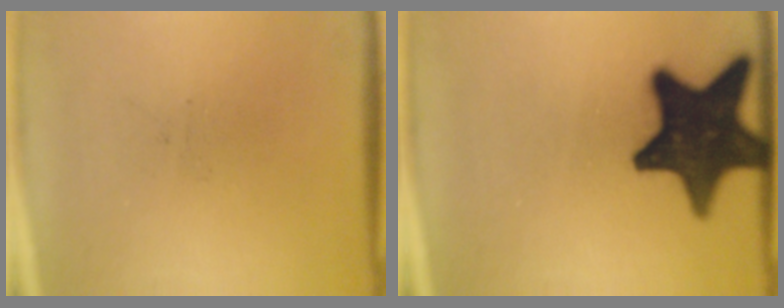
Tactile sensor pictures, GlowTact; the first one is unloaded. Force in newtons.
{"total": 18.0}